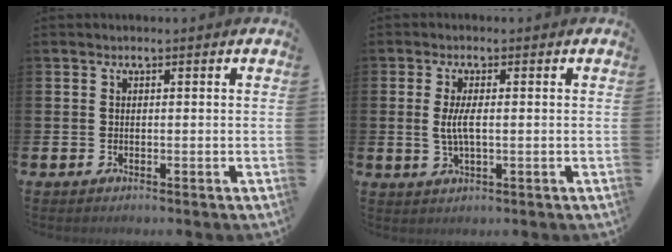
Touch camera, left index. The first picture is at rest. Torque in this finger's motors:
{"motor_torque": [0.24, 0.02, 0.57, 0.05]}